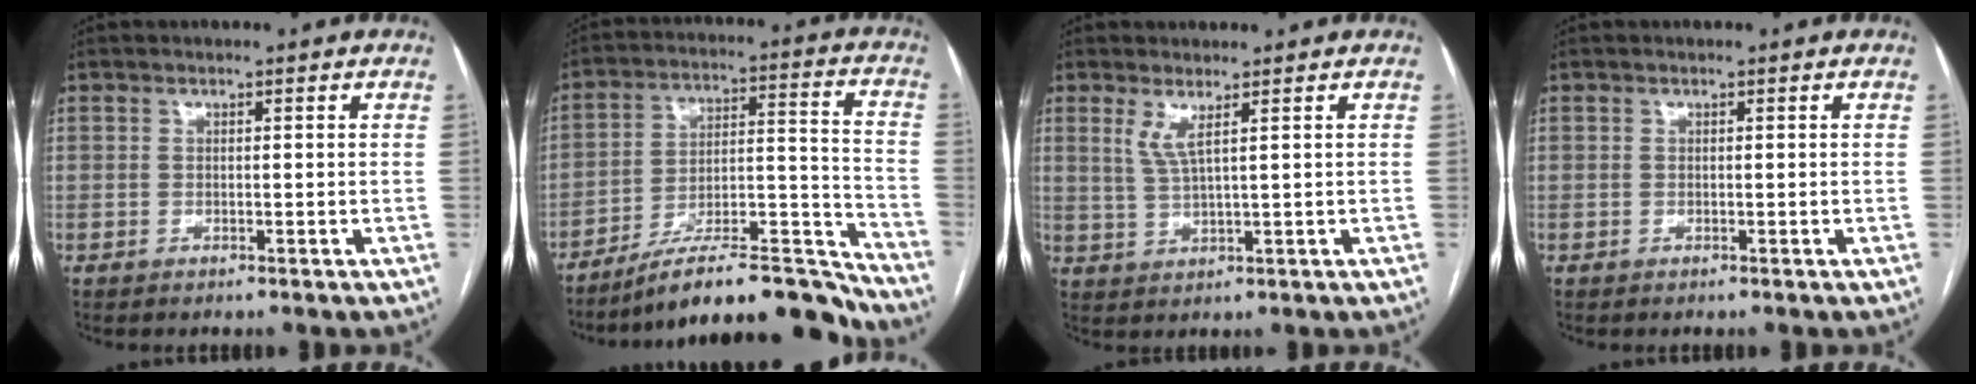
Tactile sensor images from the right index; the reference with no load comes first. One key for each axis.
{"total": 19.4, "fx": -17.5, "fy": 2.4, "fz": 8.1, "tx": -0.090, "ty": 0.044, "tz": -0.278}
{"total": 3.2, "fx": 1.6, "fy": -0.1, "fz": 2.8, "tx": -0.066, "ty": -0.005, "tz": 0.038}
{"total": 0.0}